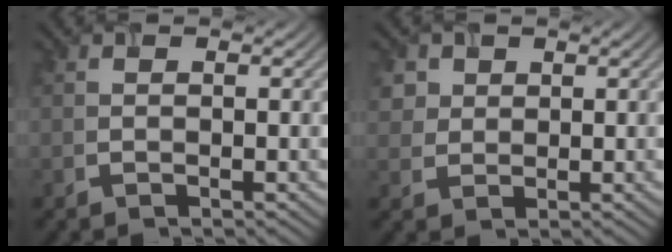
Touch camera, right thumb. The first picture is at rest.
{"total": 2.6, "force": [1.5, 2.1, 0.3], "torque": [-0.015, 0.001, 0.037]}